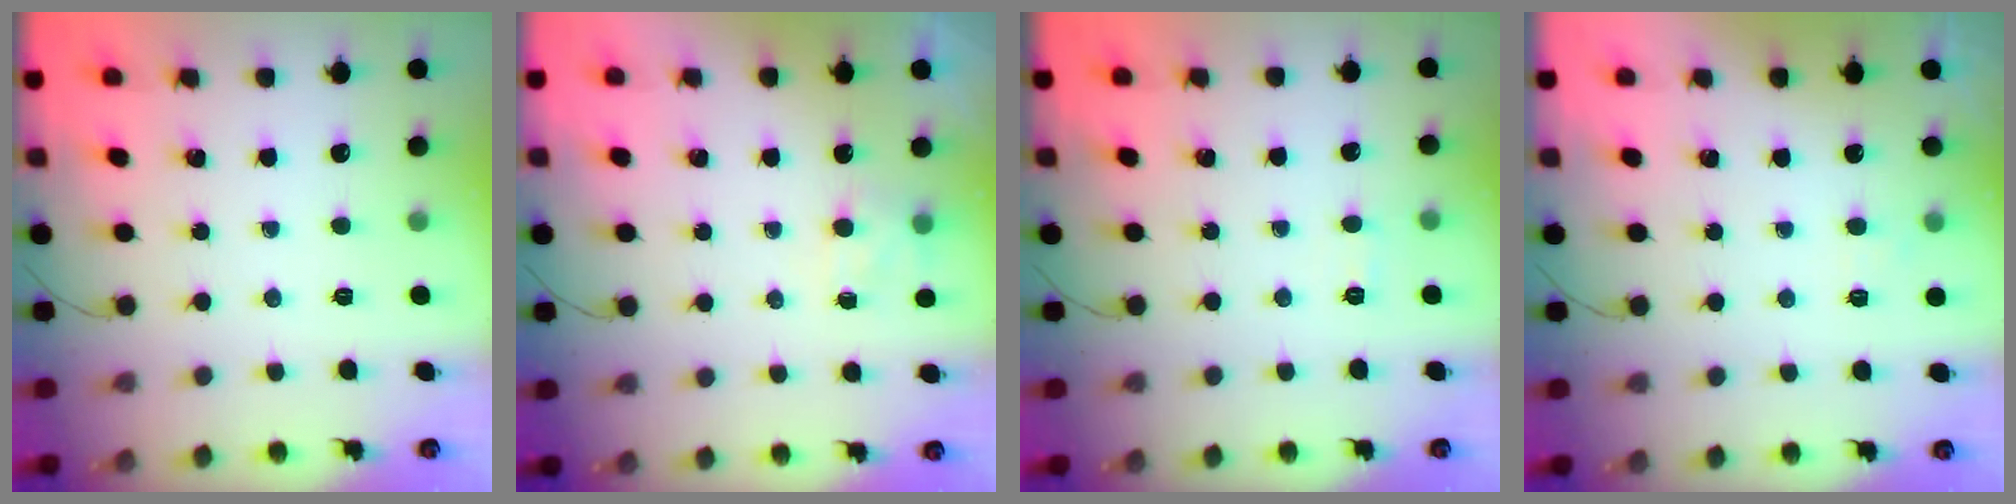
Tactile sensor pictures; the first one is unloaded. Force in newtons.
{"total": 5.4, "press": 5.2, "slide": 1.3}
{"total": 4.4, "press": 4.2, "slide": 1.0}
{"total": 3.8, "press": 3.6, "slide": 1.1}